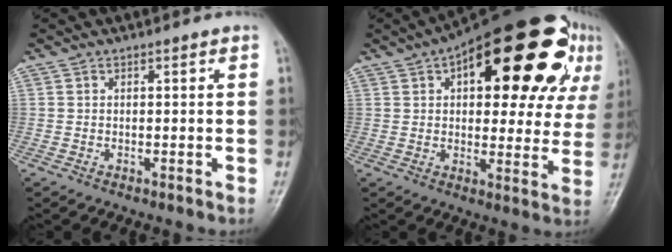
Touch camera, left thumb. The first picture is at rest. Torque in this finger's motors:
{"motor_torque": [1.08, 1.09, 1.67, -1.09, 0.37]}